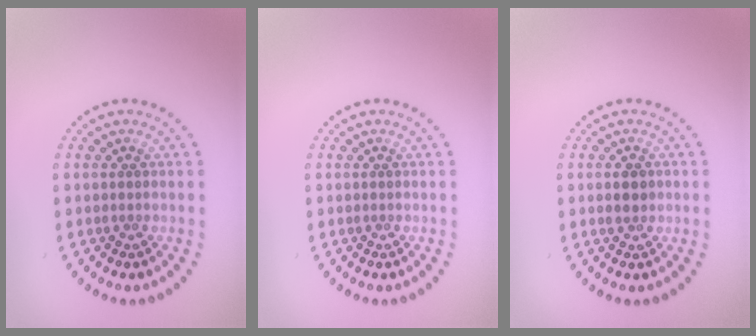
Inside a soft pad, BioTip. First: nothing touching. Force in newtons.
{"total": 0.0}
{"total": 1.5, "press": 1.5, "slide": 0.1}